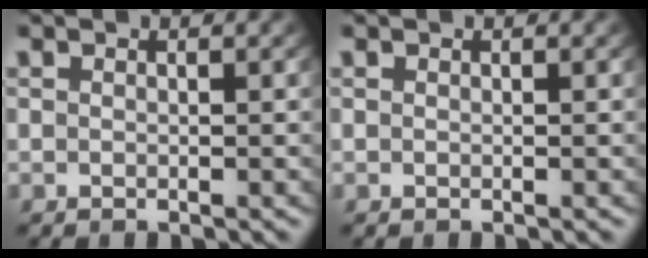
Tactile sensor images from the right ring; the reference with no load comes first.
{"total": 0.0}